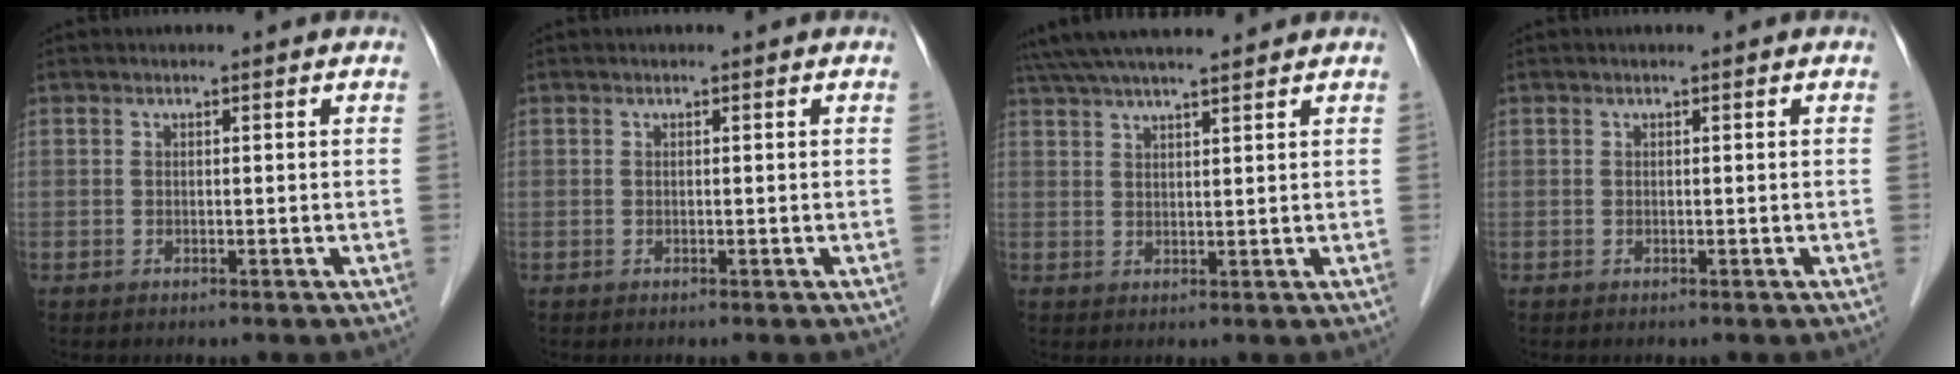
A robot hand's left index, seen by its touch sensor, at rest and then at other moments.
{"total": 0.0}
{"total": 12.1, "force": [10.8, 0.9, 5.5], "torque": [-0.099, 0.037, 0.171]}
{"total": 0.0}